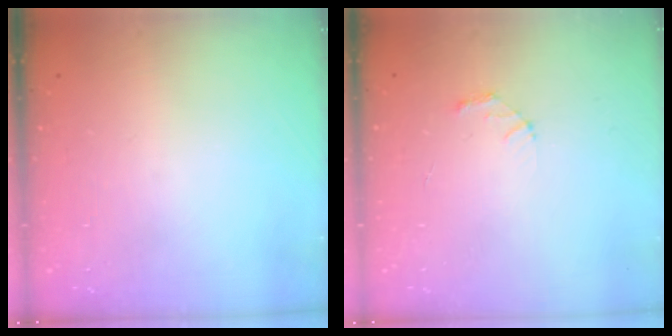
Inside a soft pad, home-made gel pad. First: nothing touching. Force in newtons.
{"total": 2.1, "press": 2.1, "slide": 0.2}